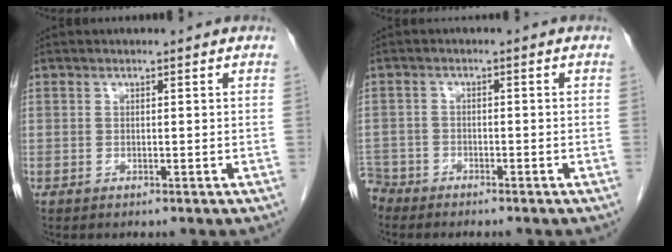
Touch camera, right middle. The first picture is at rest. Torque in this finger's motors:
{"motor_torque": [0.56, -0.64, 0.31, 0.00]}